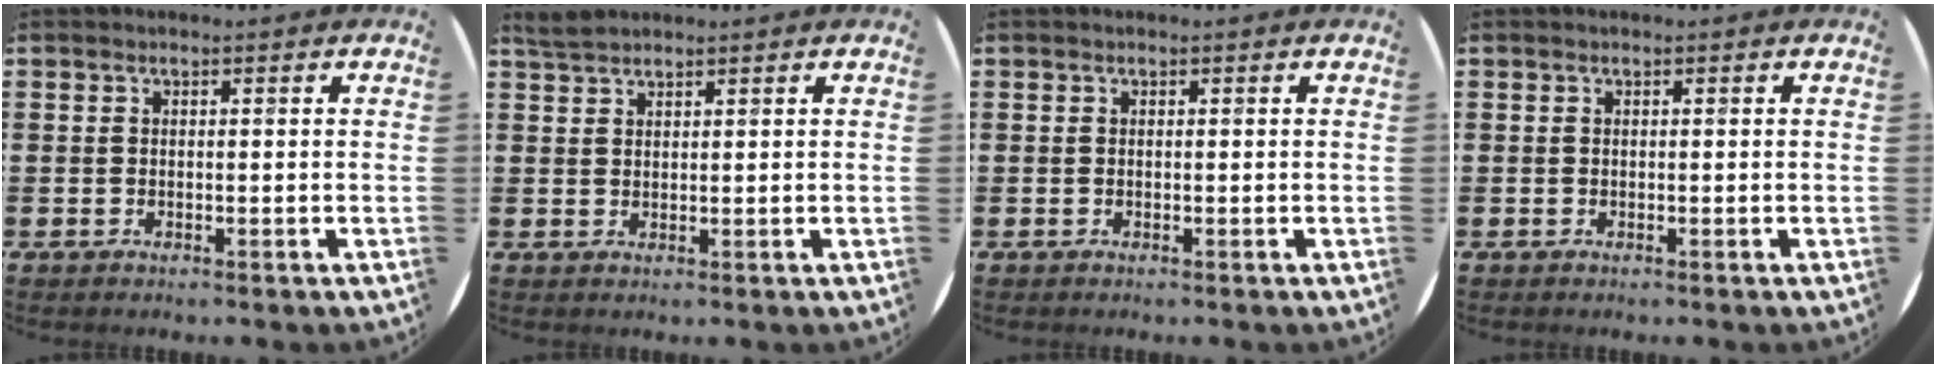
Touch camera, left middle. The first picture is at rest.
{"total": 2.0, "force": [1.9, 0.4, 0.5], "torque": [-0.014, 0.004, 0.037]}
{"total": 0.0}
{"total": 0.0}